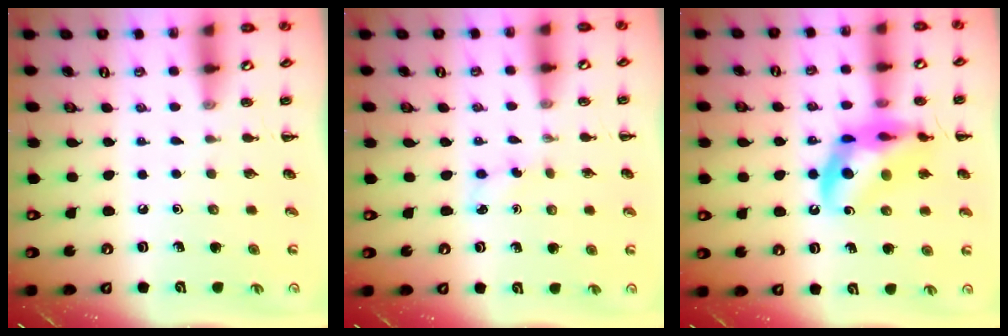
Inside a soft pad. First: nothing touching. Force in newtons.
{"total": 3.0, "press": 2.8, "slide": 0.9}
{"total": 15.6, "press": 15.3, "slide": 3.0}